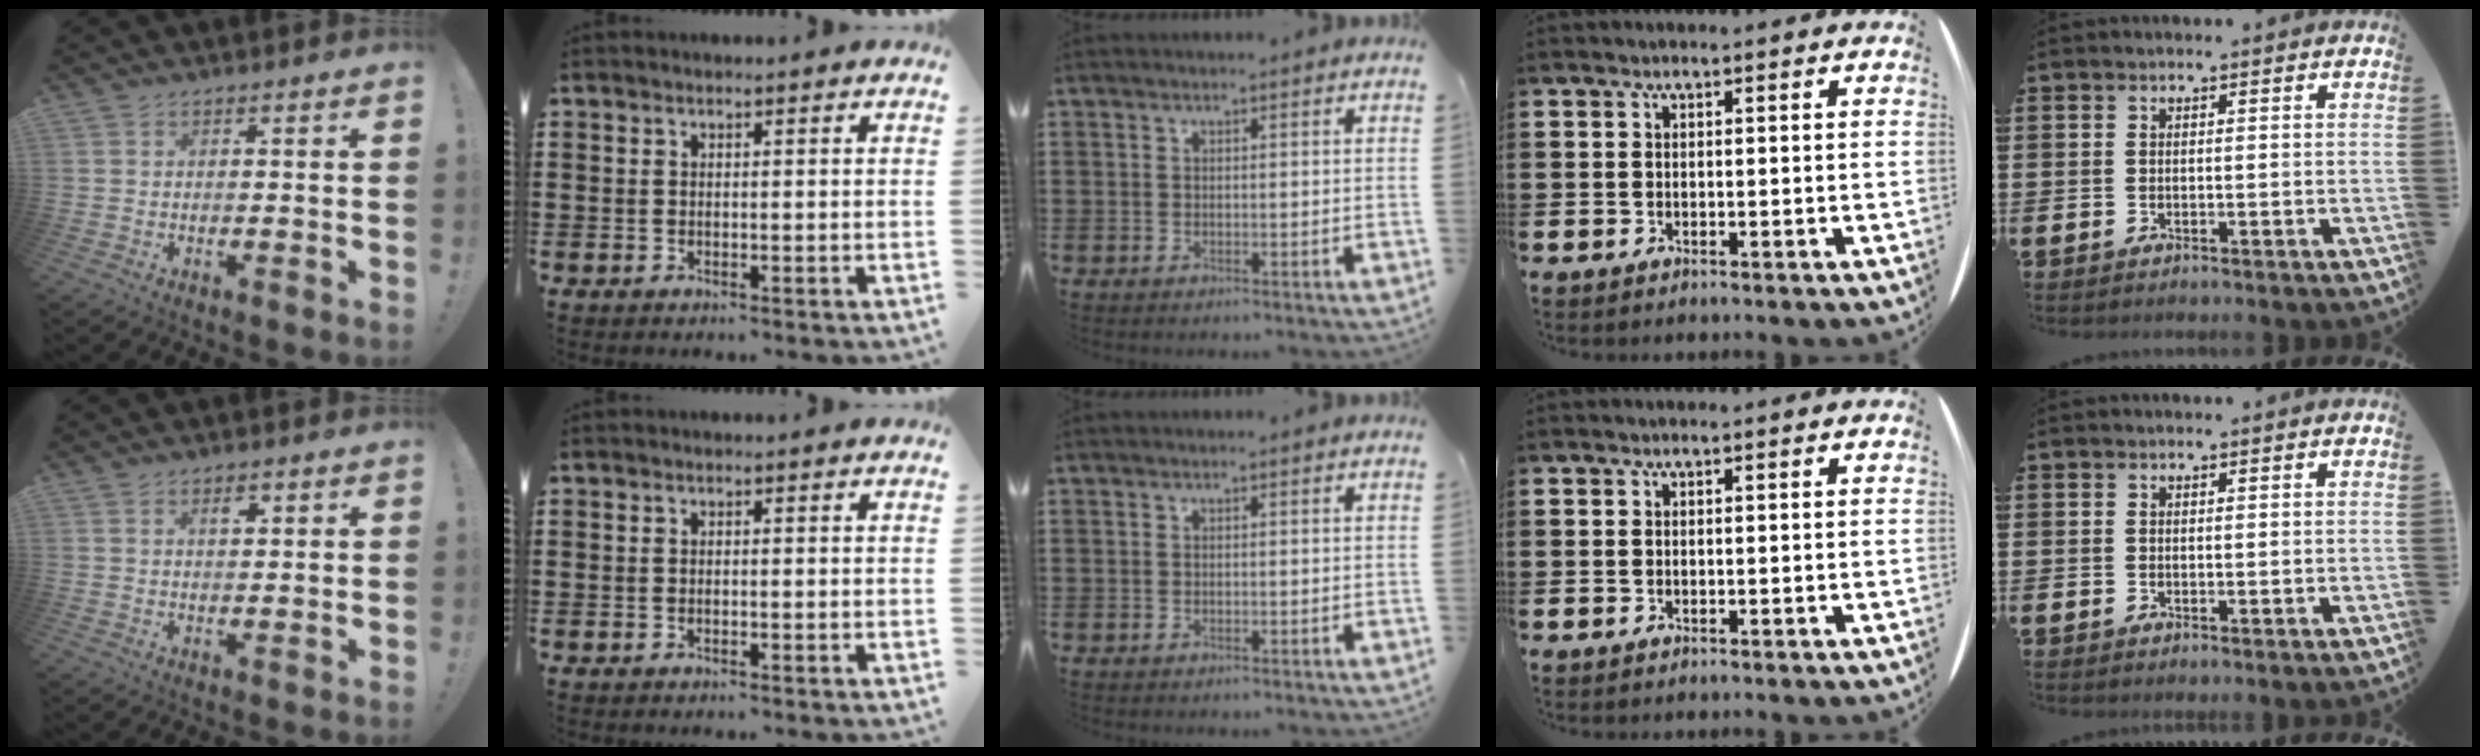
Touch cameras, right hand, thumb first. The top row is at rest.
{"thumb": {"total": 2.1, "force": [1.2, 1.0, 1.5], "torque": [-0.014, -0.005, 0.017]}}